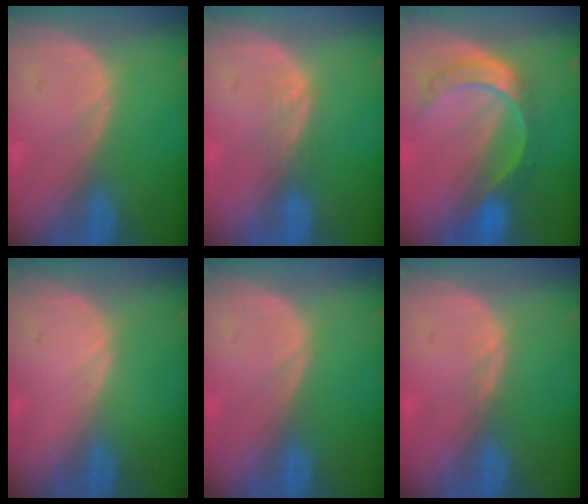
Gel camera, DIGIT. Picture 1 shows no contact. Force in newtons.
{"total": 1.9, "press": 1.9, "slide": 0.3}
{"total": 8.0, "press": 6.7, "slide": 4.4}
{"total": 0.0}
{"total": 0.0}
{"total": 0.8, "press": 0.6, "slide": 0.5}